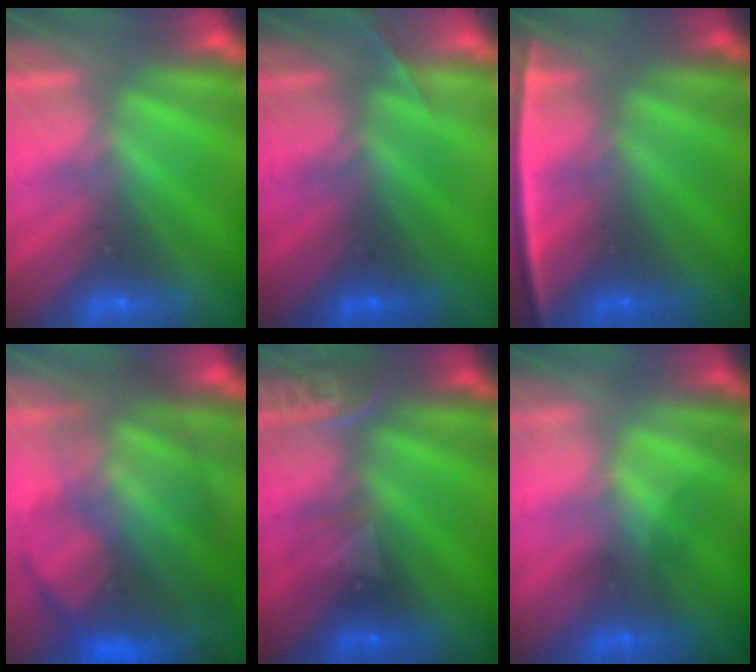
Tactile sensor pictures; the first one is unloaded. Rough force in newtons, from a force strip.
{"total": 1.4}
{"total": 2.3}
{"total": 7.8}
{"total": 2.4}
{"total": 1.6}